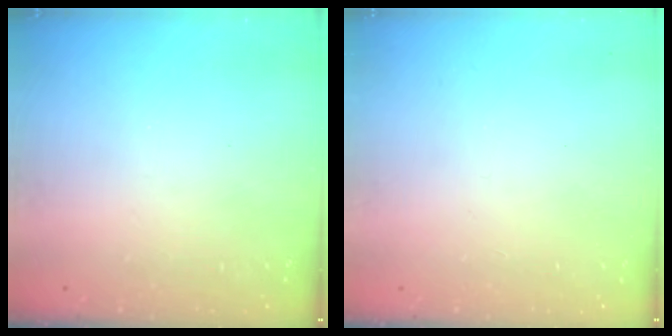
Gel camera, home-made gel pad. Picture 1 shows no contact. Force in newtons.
{"total": 0.0}